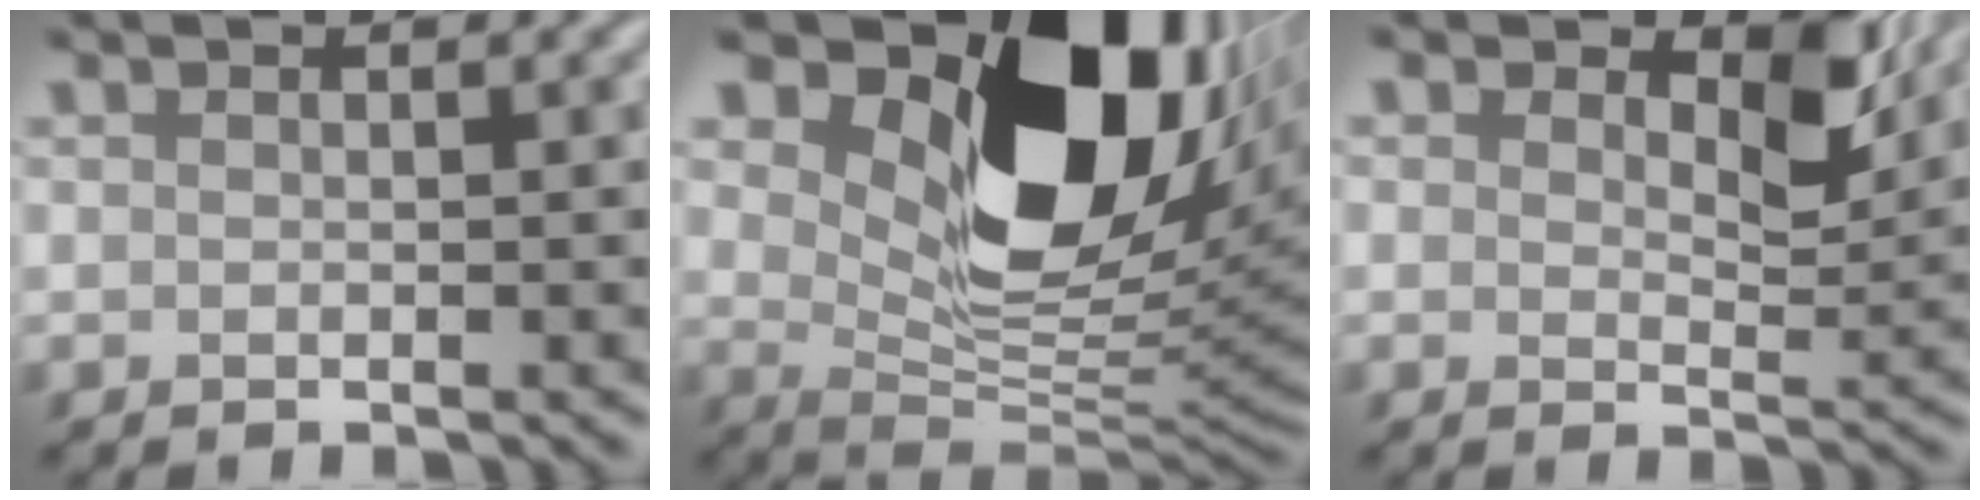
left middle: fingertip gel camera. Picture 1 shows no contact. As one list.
[{"total": 14.2, "force": [6.1, 8.1, 9.9], "torque": [-0.151, -0.007, 0.110]}, {"total": 5.4, "force": [2.8, 2.8, 3.8], "torque": [-0.055, -0.004, 0.031]}]